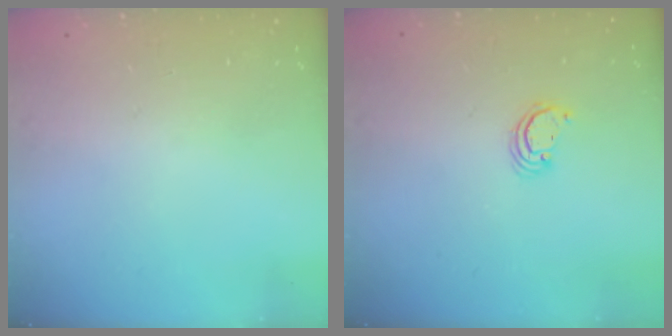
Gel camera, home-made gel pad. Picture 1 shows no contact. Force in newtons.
{"total": 2.6, "press": 2.6, "slide": 0.2}